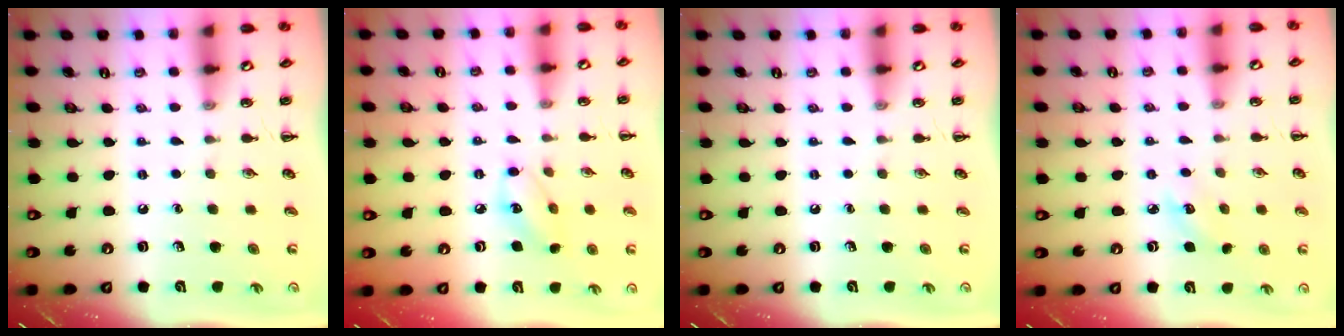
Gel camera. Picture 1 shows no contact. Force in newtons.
{"total": 7.1, "press": 7.1, "slide": 0.7}
{"total": 0.0}
{"total": 4.7, "press": 4.6, "slide": 1.0}